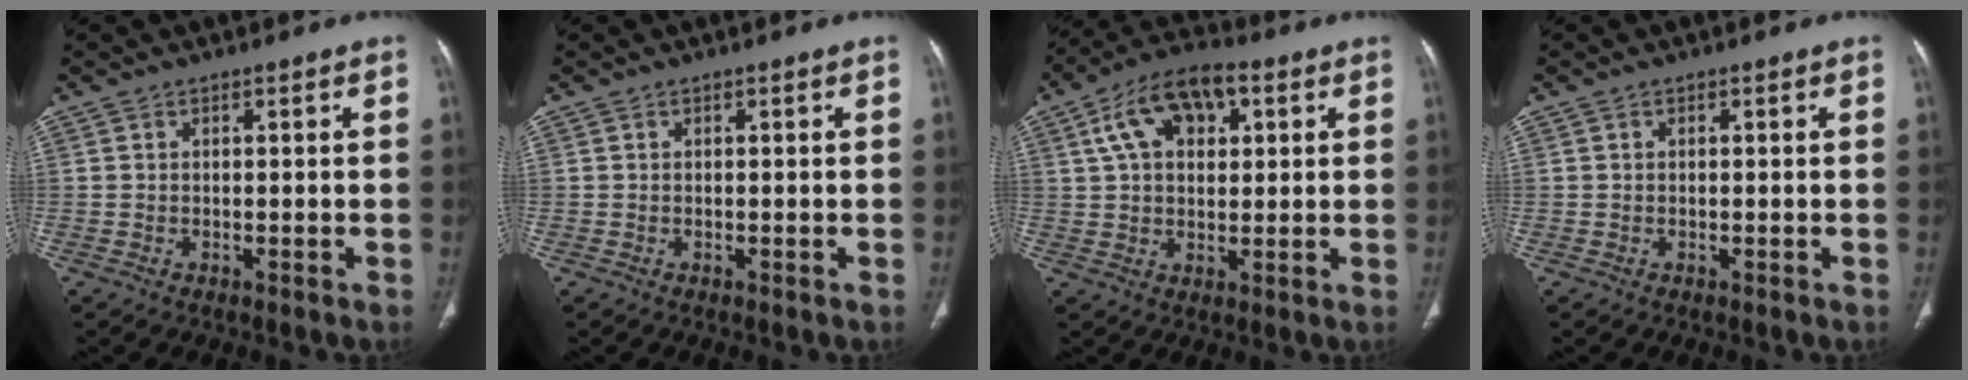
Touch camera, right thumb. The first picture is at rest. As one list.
[{"total": 0.0}, {"total": 12.6, "force": [4.5, 7.2, 9.4], "torque": [-0.151, 0.015, 0.072]}, {"total": 0.0}]